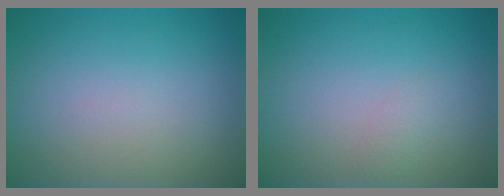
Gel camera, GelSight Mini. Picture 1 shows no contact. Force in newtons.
{"total": 0.7, "press": 0.7, "slide": 0.0}